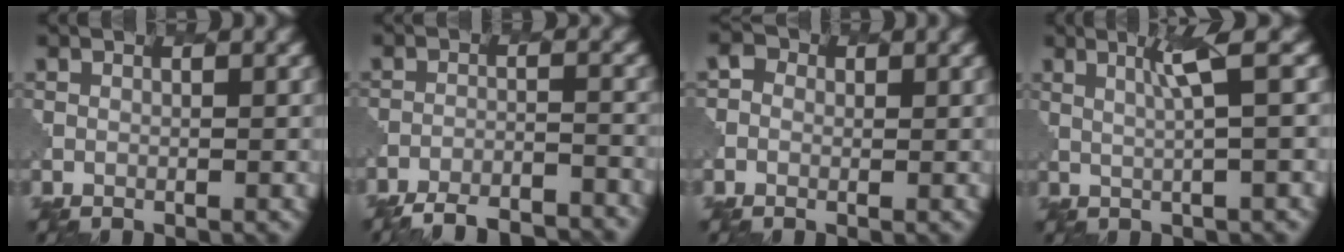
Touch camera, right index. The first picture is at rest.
{"total": 8.6, "force": [-8.1, 1.8, 2.2], "torque": [-0.031, -0.009, -0.110]}
{"total": 1.6, "force": [0.0, 1.5, 0.4], "torque": [0.005, 0.009, -0.004]}
{"total": 3.1, "force": [1.4, 0.2, 2.8], "torque": [-0.051, 0.007, 0.030]}